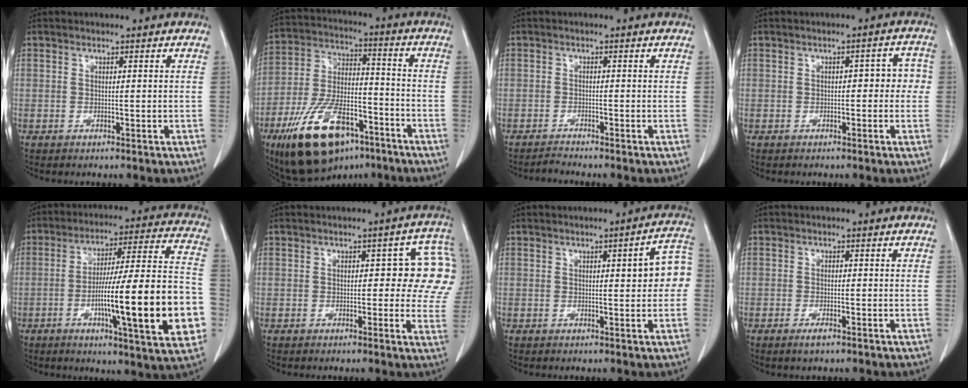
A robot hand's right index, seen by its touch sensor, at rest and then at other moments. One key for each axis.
{"total": 18.8, "fx": -11.1, "fy": 8.5, "fz": 12.5, "tx": -0.248, "ty": 0.002, "tz": -0.189}
{"total": 1.6, "fx": -1.5, "fy": -0.6, "fz": -0.1, "tx": -0.001, "ty": -0.010, "tz": -0.029}
{"total": 3.7, "fx": -0.3, "fy": 2.0, "fz": 3.1, "tx": -0.027, "ty": 0.027, "tz": -0.005}
{"total": 23.0, "fx": -5.6, "fy": 1.8, "fz": 22.3, "tx": -0.290, "ty": 0.009, "tz": -0.081}
{"total": 9.0, "fx": 1.3, "fy": 4.3, "fz": 7.9, "tx": -0.070, "ty": 0.022, "tz": 0.010}
{"total": 6.2, "fx": 0.5, "fy": 1.5, "fz": 6.0, "tx": -0.068, "ty": 0.021, "tz": 0.004}
{"total": 1.7, "fx": -1.2, "fy": 0.5, "fz": 1.2, "tx": -0.025, "ty": -0.002, "tz": -0.019}